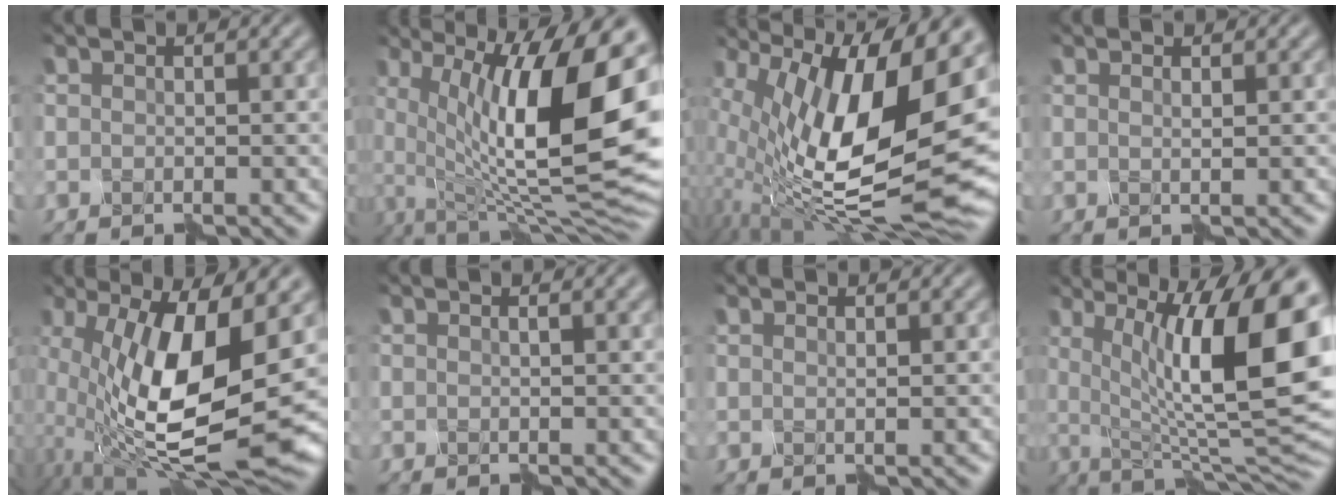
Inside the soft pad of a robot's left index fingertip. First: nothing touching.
{"total": 16.8, "force": [2.5, 5.5, 15.6], "torque": [-0.235, 0.010, 0.047]}
{"total": 17.3, "force": [1.7, 6.9, 15.8], "torque": [-0.280, 0.004, 0.027]}
{"total": 0.8, "force": [0.5, 0.1, 0.6], "torque": [-0.005, 0.004, 0.005]}
{"total": 13.5, "force": [-1.0, 4.4, 12.7], "torque": [-0.230, -0.012, -0.017]}
{"total": 1.3, "force": [0.7, 0.4, 1.1], "torque": [-0.009, 0.008, 0.005]}
{"total": 0.6, "force": [0.5, 0.0, 0.3], "torque": [-0.001, 0.003, 0.008]}
{"total": 15.3, "force": [3.1, 4.3, 14.4], "torque": [-0.201, 0.001, 0.052]}